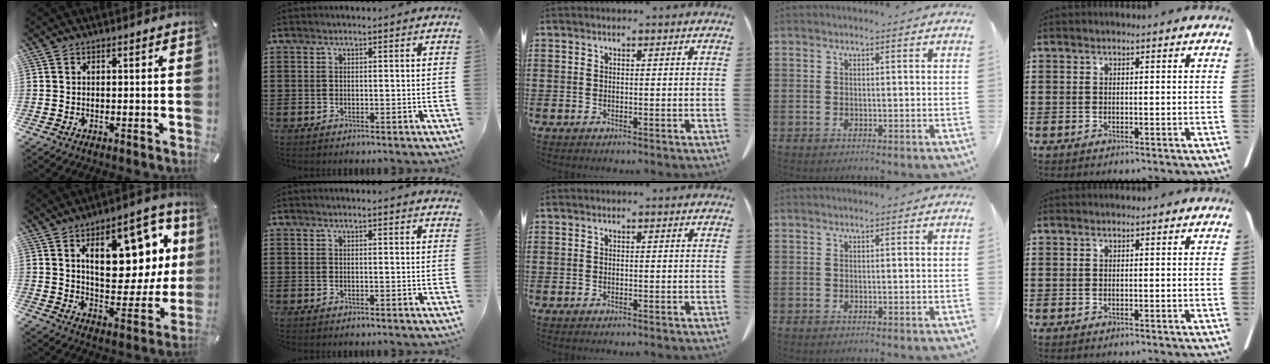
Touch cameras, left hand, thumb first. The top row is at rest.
{"thumb": {"total": 20.0, "force": [8.2, 10.4, 15.1], "torque": [-0.210, -0.037, 0.131]}, "index": {"total": 1.2, "force": [1.1, -0.2, 0.5], "torque": [-0.010, -0.003, 0.021]}}